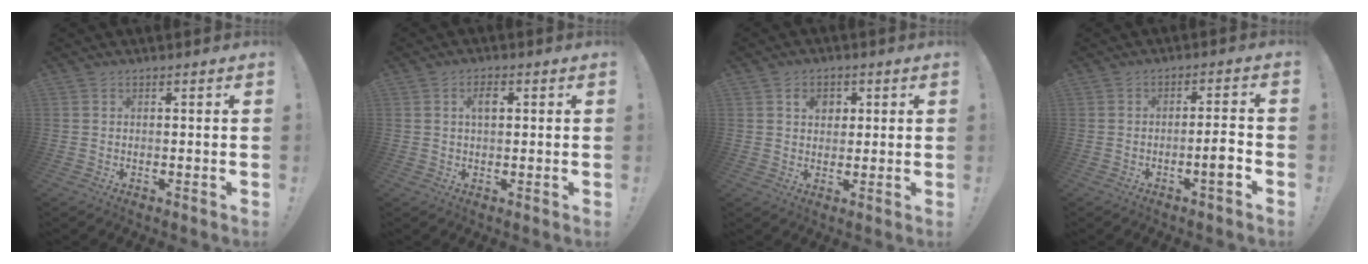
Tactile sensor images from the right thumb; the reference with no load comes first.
{"total": 3.4, "force": [0.9, 1.7, 2.8], "torque": [-0.048, 0.005, 0.011]}
{"total": 4.8, "force": [1.9, 3.9, 2.2], "torque": [-0.030, 0.002, 0.030]}
{"total": 5.9, "force": [-2.5, 0.4, 5.3], "torque": [-0.080, 0.005, -0.042]}